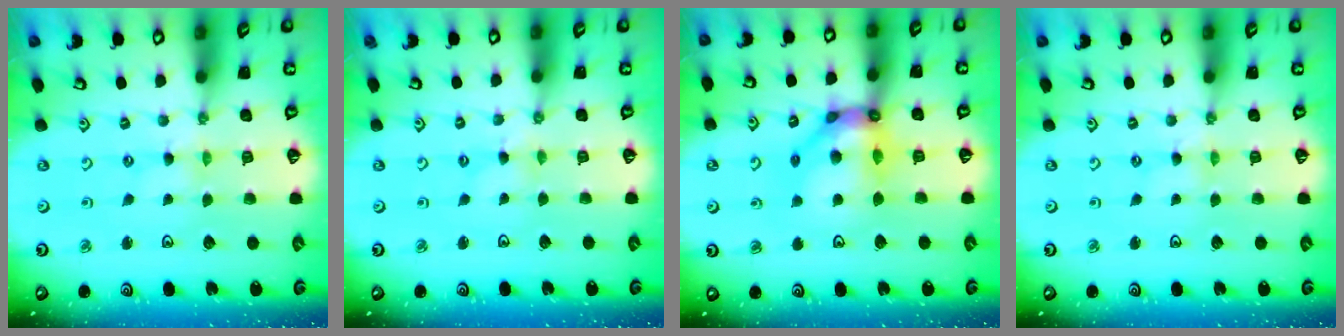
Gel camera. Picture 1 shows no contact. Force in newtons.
{"total": 0.7, "press": 0.6, "slide": 0.2}
{"total": 14.4, "press": 14.3, "slide": 2.0}
{"total": 0.0}